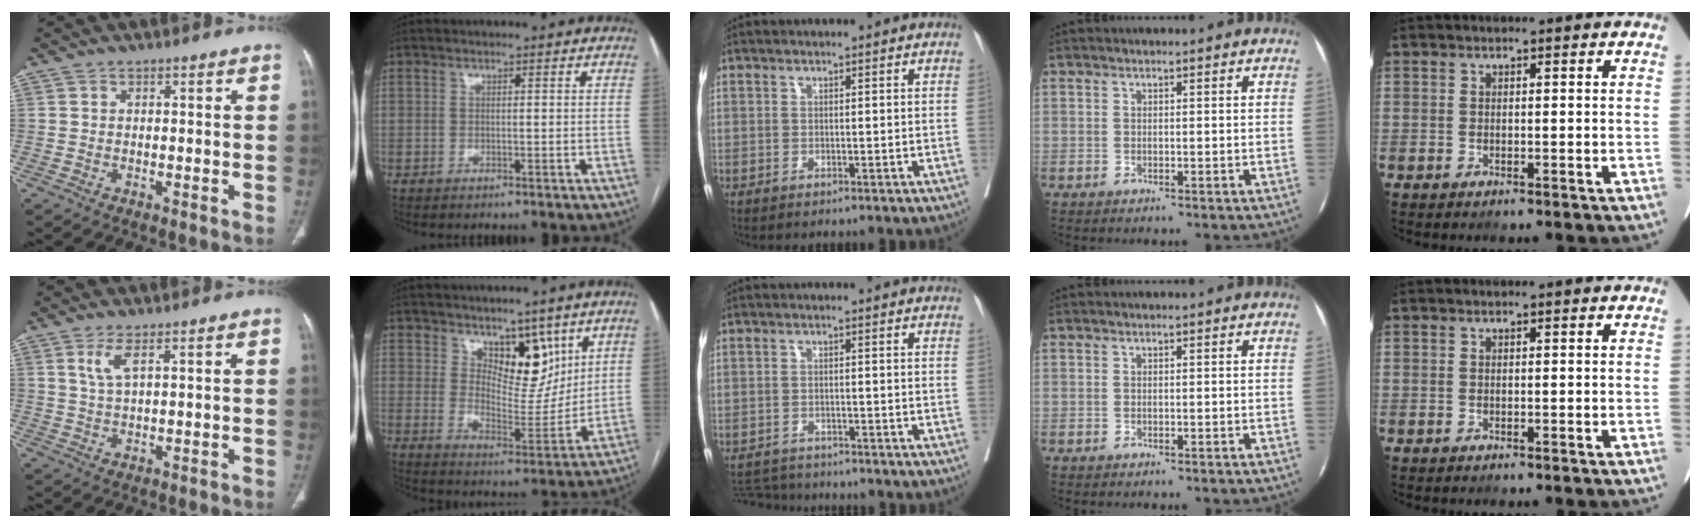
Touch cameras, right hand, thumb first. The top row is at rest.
{"thumb": {"total": 3.4, "force": [1.7, 0.8, 2.9], "torque": [-0.069, -0.006, 0.042]}, "index": {"total": 8.8, "force": [5.4, 4.4, 5.4], "torque": [-0.073, -0.010, 0.098]}, "middle": {"total": 4.5, "force": [-4.4, 0.7, 0.0], "torque": [0.002, -0.008, -0.075]}}